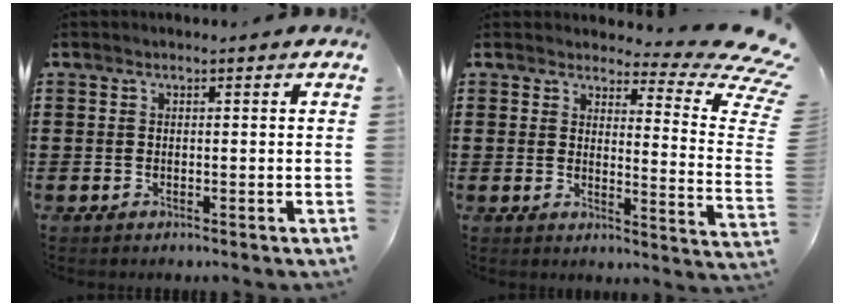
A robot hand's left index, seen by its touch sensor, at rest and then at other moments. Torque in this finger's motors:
{"motor_torque": [0.17, -0.76, -0.23, -0.13]}